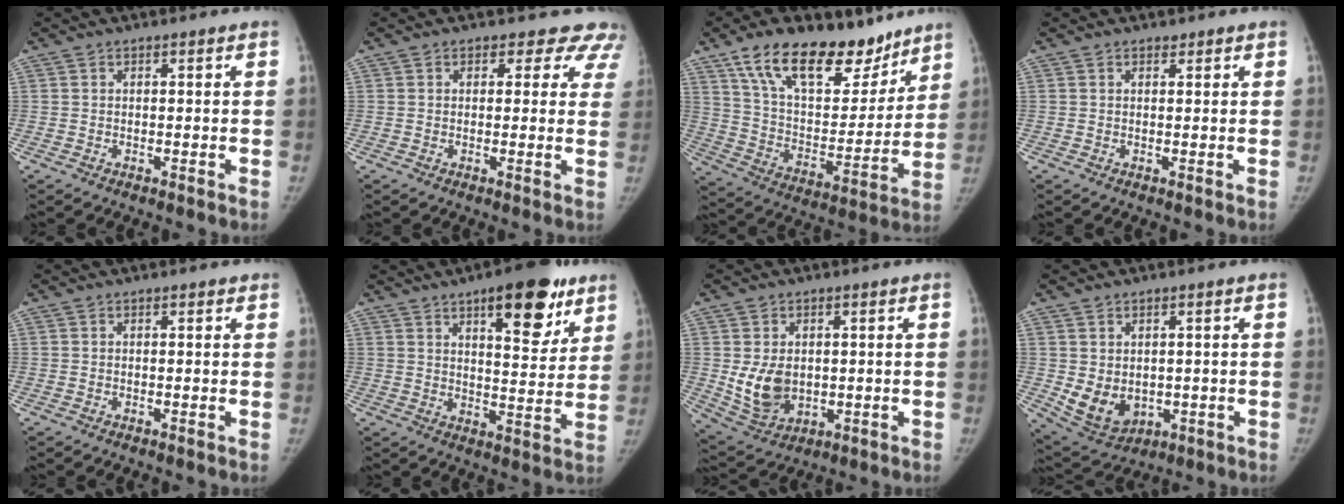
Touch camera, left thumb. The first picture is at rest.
{"total": 6.8, "force": [5.7, 3.8, 0.3], "torque": [0.056, -0.020, 0.038]}
{"total": 23.4, "force": [15.9, 11.5, 12.7], "torque": [-0.163, -0.060, 0.267]}
{"total": 0.7, "force": [0.5, 0.4, -0.1], "torque": [0.006, -0.005, 0.005]}
{"total": 0.6, "force": [0.5, 0.3, 0.3], "torque": [-0.006, -0.003, 0.005]}
{"total": 15.8, "force": [9.0, 6.1, 11.5], "torque": [-0.109, -0.039, 0.128]}
{"total": 8.9, "force": [0.1, 6.6, 6.0], "torque": [-0.088, -0.015, 0.022]}
{"total": 7.9, "force": [-0.5, 6.2, 5.0], "torque": [-0.069, -0.015, 0.018]}